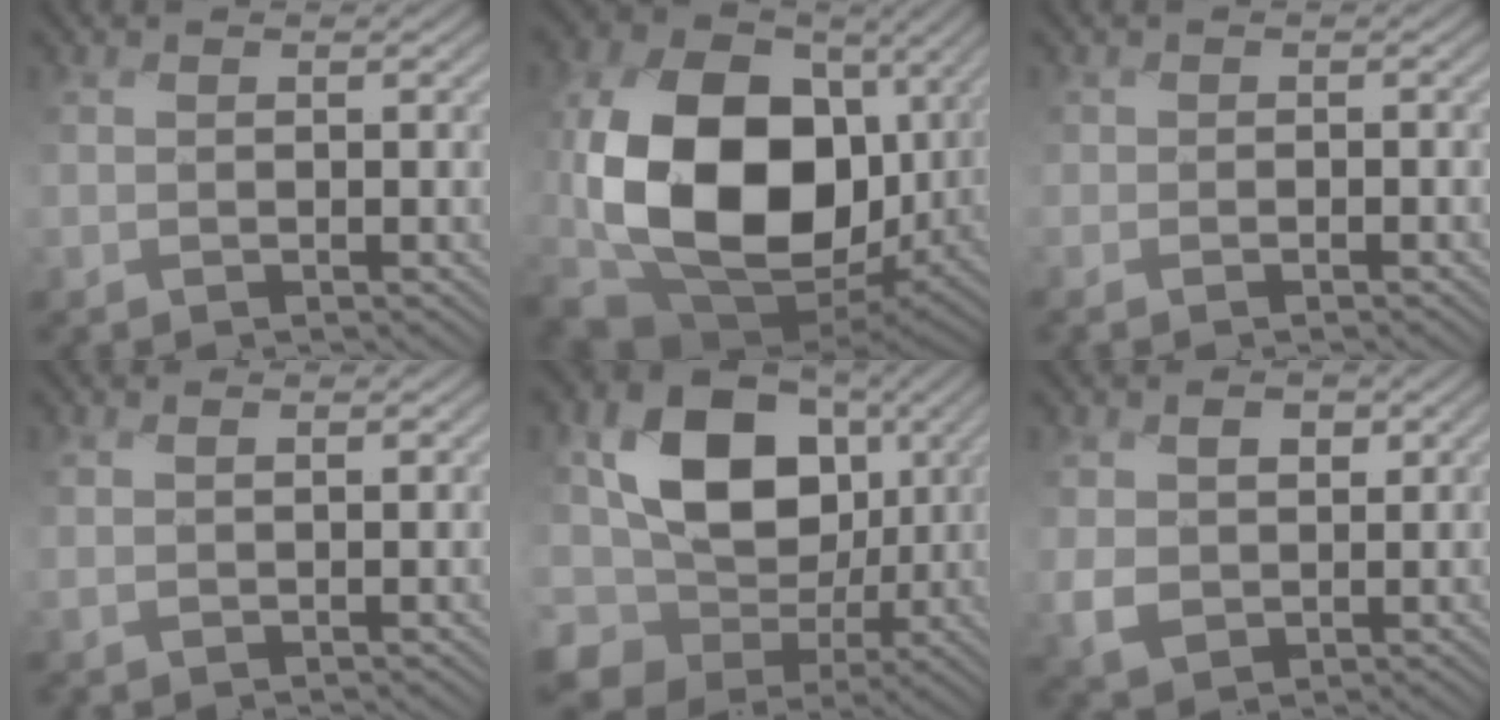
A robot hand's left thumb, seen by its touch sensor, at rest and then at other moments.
{"total": 18.2, "force": [-0.1, 12.8, 12.9], "torque": [-0.299, -0.031, 0.006]}
{"total": 0.7, "force": [-0.5, 0.3, -0.4], "torque": [0.012, -0.003, -0.014]}
{"total": 1.2, "force": [0.8, 0.1, 0.9], "torque": [-0.017, 0.001, 0.019]}
{"total": 16.8, "force": [-0.2, 13.0, 10.6], "torque": [-0.220, -0.015, 0.004]}
{"total": 4.4, "force": [0.8, 3.4, 2.7], "torque": [-0.064, -0.011, 0.013]}